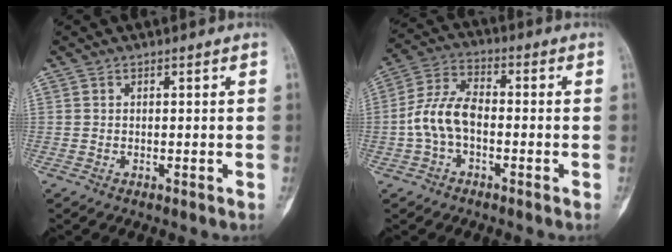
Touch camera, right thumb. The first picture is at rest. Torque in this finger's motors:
{"motor_torque": [1.00, 1.05, 0.45, -0.33, 0.11]}